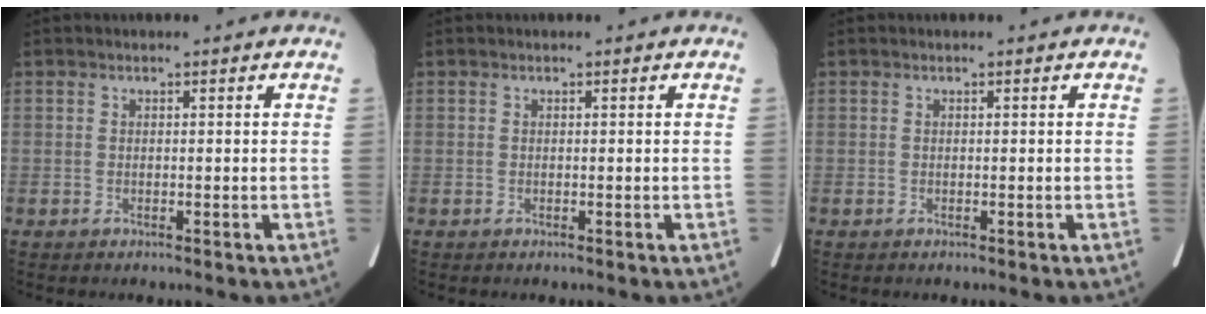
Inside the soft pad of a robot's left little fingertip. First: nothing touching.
{"total": 0.0}
{"total": 0.0}